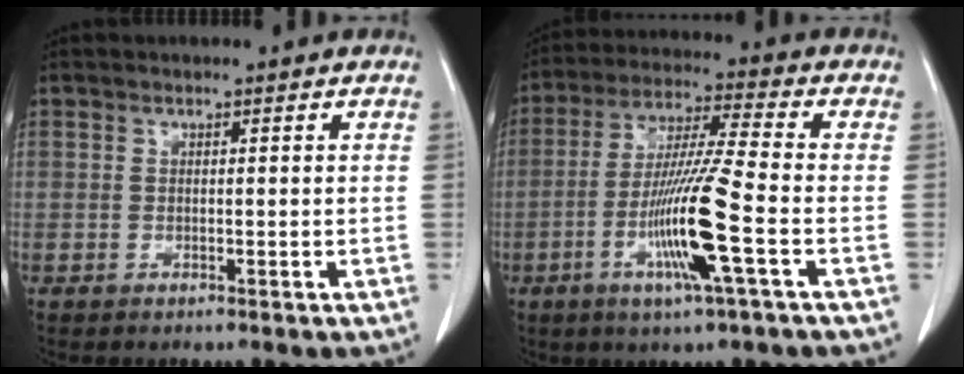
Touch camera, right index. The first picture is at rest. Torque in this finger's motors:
{"motor_torque": [1.60, -0.54, 0.81, 0.20]}